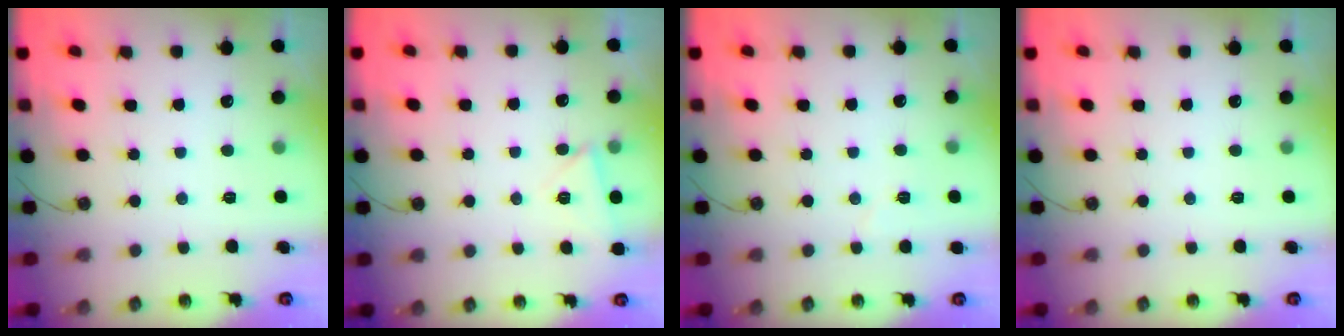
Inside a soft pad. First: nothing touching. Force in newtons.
{"total": 3.8, "press": 3.7, "slide": 0.9}
{"total": 3.8, "press": 3.7, "slide": 0.8}
{"total": 0.0}